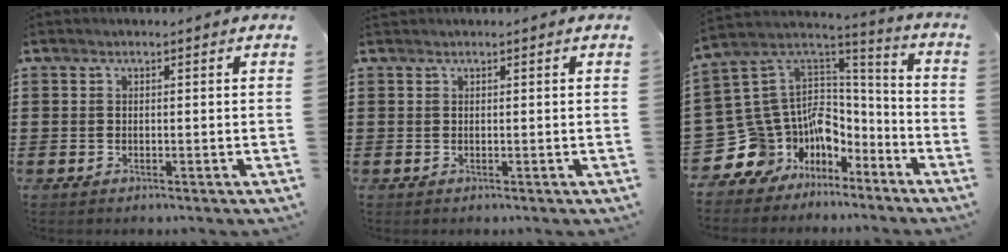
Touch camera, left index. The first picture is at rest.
{"total": 0.0}
{"total": 10.1, "force": [-5.1, 8.3, 2.6], "torque": [-0.099, -0.023, -0.089]}